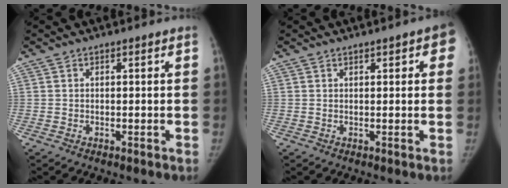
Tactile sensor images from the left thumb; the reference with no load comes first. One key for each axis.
{"total": 4.1, "fx": 1.6, "fy": 1.8, "fz": 3.4, "tx": -0.017, "ty": -0.001, "tz": 0.012}